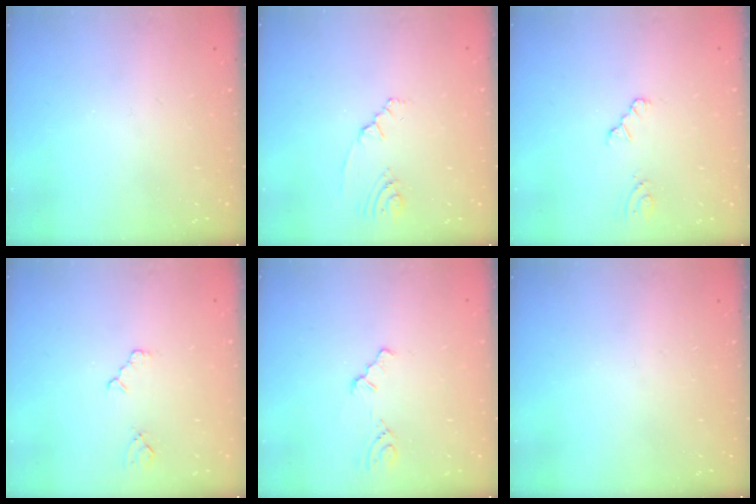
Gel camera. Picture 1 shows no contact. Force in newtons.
{"total": 2.5, "press": 2.3, "slide": 1.0}
{"total": 1.6, "press": 1.6, "slide": 0.3}
{"total": 3.8, "press": 3.7, "slide": 0.7}
{"total": 1.9, "press": 1.9, "slide": 0.3}
{"total": 0.0}